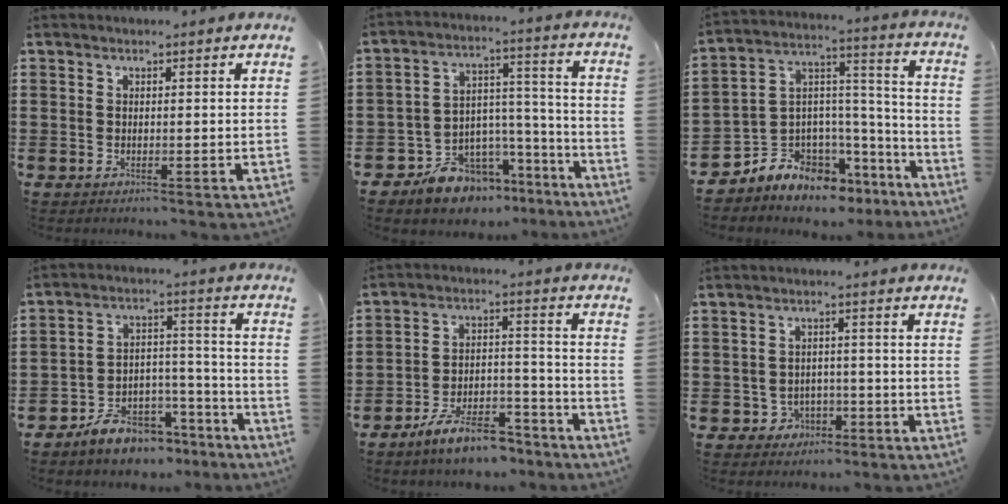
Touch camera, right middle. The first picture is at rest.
{"total": 9.9, "force": [-8.6, 4.6, 1.5], "torque": [-0.032, 0.036, -0.159]}
{"total": 6.7, "force": [-5.6, 3.6, -0.9], "torque": [-0.008, -0.012, -0.110]}
{"total": 8.1, "force": [-7.0, 3.6, 1.8], "torque": [-0.028, 0.045, -0.130]}
{"total": 8.7, "force": [-7.3, 2.4, 4.1], "torque": [-0.074, 0.022, -0.138]}
{"total": 2.8, "force": [-2.0, 2.0, 0.5], "torque": [-0.019, 0.005, -0.045]}